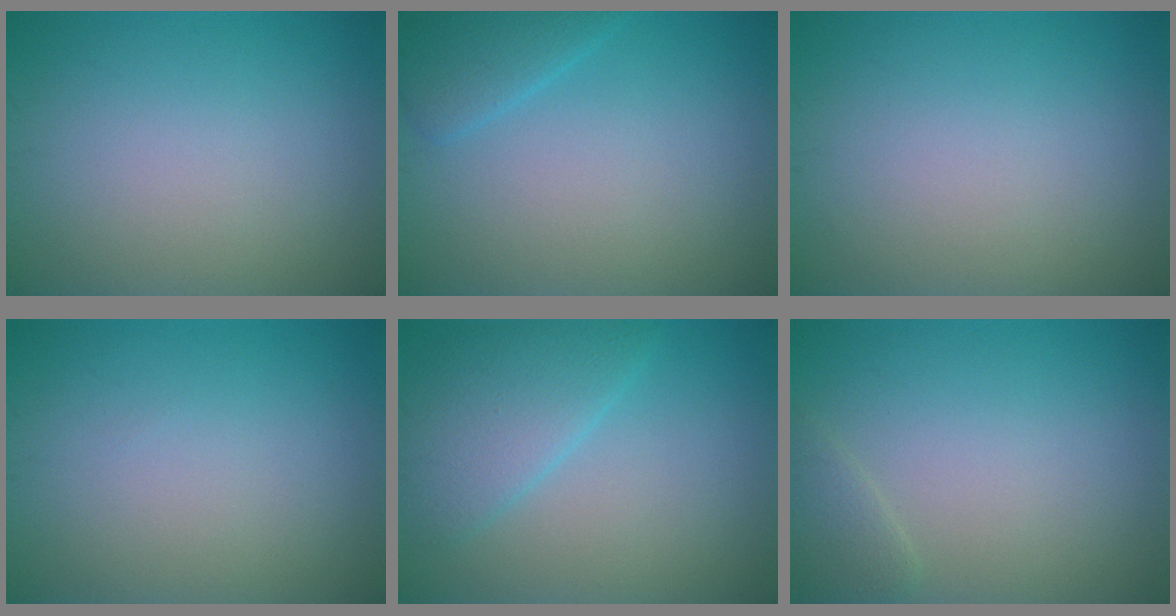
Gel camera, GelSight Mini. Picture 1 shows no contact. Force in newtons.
{"total": 2.2, "press": 2.2, "slide": 0.1}
{"total": 0.0}
{"total": 0.0}
{"total": 4.2, "press": 4.2, "slide": 0.4}
{"total": 1.4, "press": 1.4, "slide": 0.1}